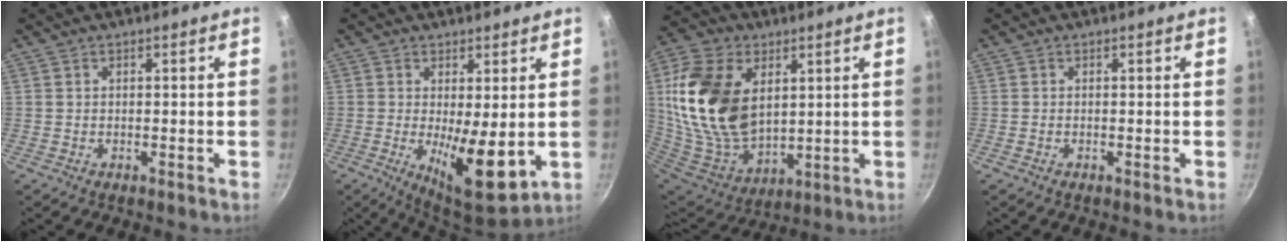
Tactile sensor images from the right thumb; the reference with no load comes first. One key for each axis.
{"total": 10.4, "fx": -0.3, "fy": 3.4, "fz": 9.8, "tx": -0.140, "ty": -0.027, "tz": 0.004}
{"total": 23.0, "fx": 5.6, "fy": 14.8, "fz": 16.7, "tx": -0.307, "ty": -0.025, "tz": 0.116}
{"total": 0.0}